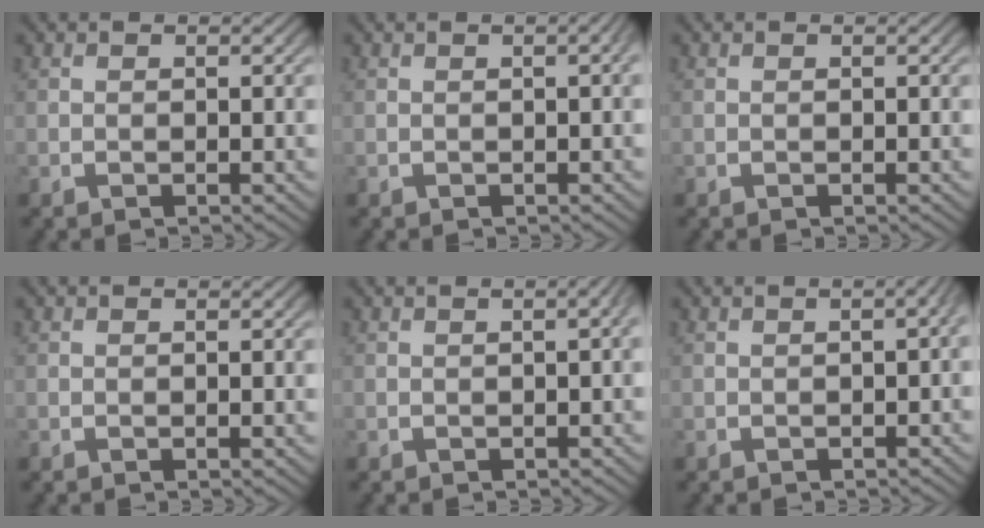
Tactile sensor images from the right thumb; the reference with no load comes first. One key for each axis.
{"total": 1.1, "fx": -0.1, "fy": 0.2, "fz": 1.1, "tx": -0.014, "ty": 0.007, "tz": -0.002}
{"total": 0.0}
{"total": 0.0}
{"total": 1.8, "fx": -0.1, "fy": 0.5, "fz": 1.7, "tx": -0.023, "ty": 0.009, "tz": -0.003}
{"total": 2.6, "fx": -0.2, "fy": 1.2, "fz": 2.3, "tx": -0.028, "ty": 0.010, "tz": -0.007}